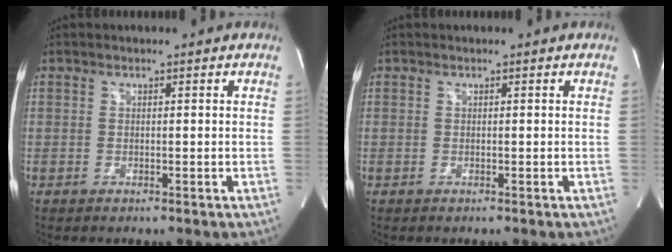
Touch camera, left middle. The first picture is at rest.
{"total": 0.0}